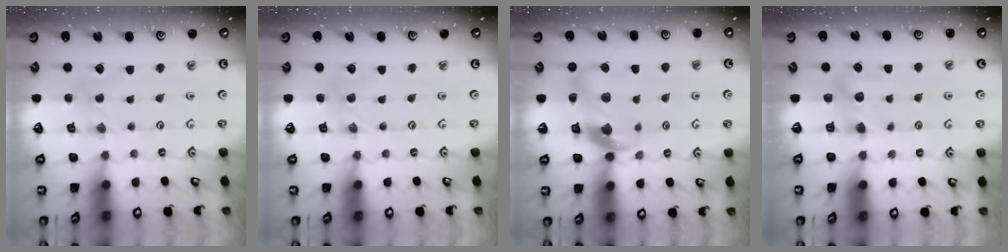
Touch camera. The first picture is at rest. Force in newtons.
{"total": 0.0}
{"total": 12.5, "press": 12.4, "slide": 1.9}
{"total": 5.3, "press": 5.2, "slide": 0.3}